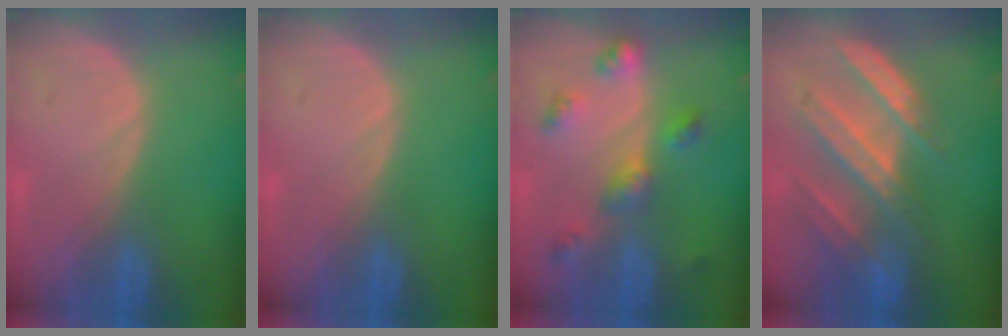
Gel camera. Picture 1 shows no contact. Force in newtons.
{"total": 0.0}
{"total": 6.0, "press": 5.8, "slide": 1.5}
{"total": 8.7, "press": 7.9, "slide": 3.5}